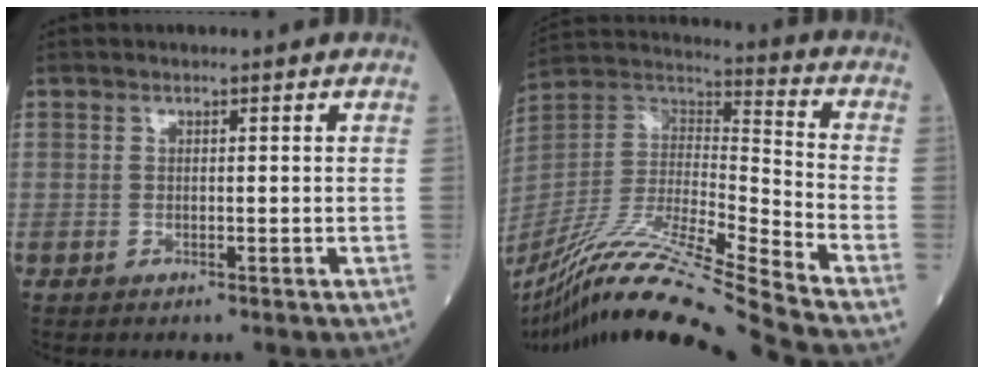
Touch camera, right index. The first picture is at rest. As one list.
[{"total": 24.2, "force": [-20.2, -2.2, 13.2], "torque": [-0.268, -0.033, -0.371]}]